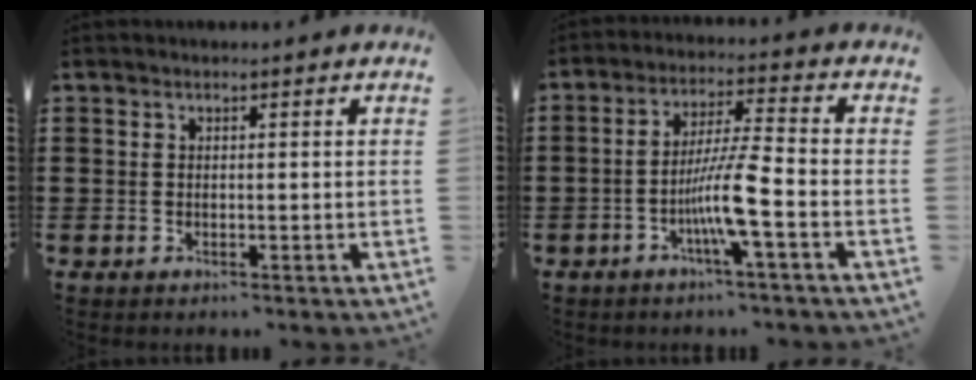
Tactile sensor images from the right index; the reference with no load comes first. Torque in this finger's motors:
{"motor_torque": [0.92, 0.77, 0.70, 0.13]}